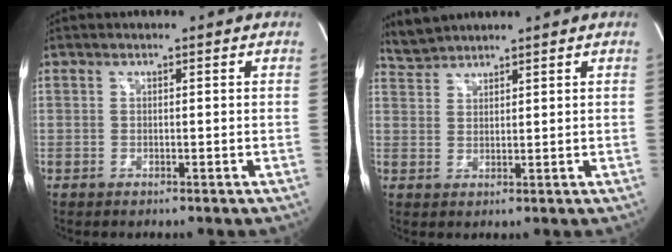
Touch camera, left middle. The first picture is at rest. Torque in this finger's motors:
{"motor_torque": [0.15, -0.10, 0.07, 0.01]}